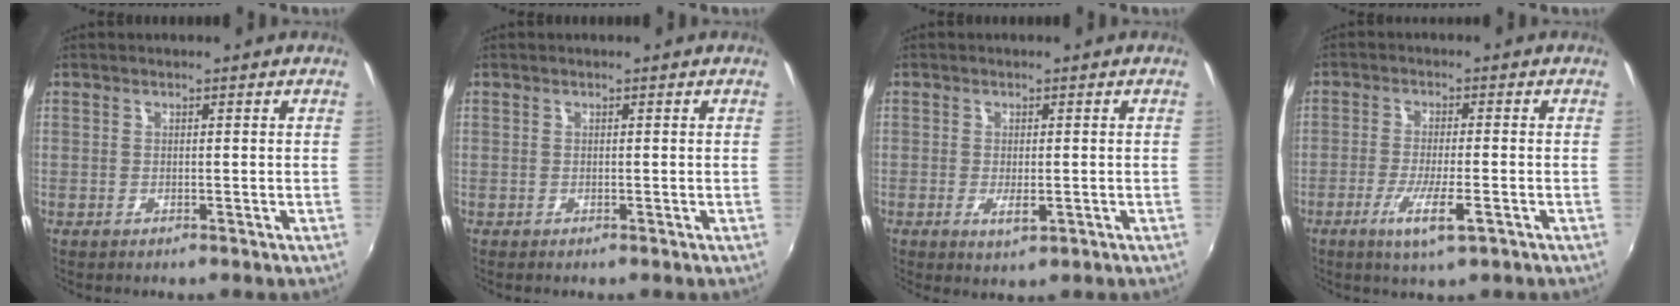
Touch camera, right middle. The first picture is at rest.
{"total": 0.0}
{"total": 2.9, "force": [-0.9, 1.1, 2.5], "torque": [-0.046, -0.009, -0.014]}
{"total": 6.4, "force": [-3.3, 0.8, 5.4], "torque": [-0.111, -0.016, -0.059]}